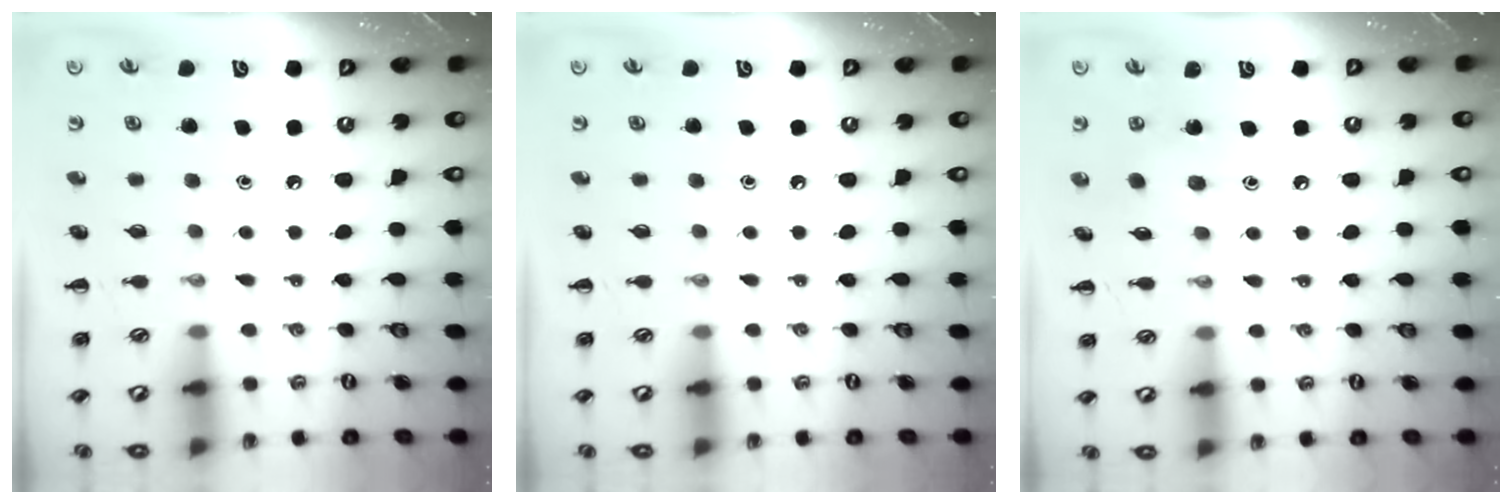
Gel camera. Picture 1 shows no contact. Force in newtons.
{"total": 0.0}
{"total": 5.0, "press": 4.9, "slide": 1.0}